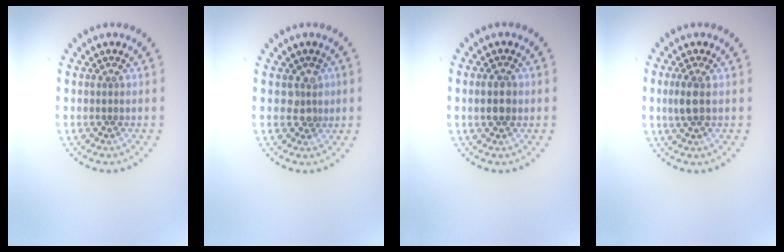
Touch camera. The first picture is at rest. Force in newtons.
{"total": 1.8, "press": 1.6, "slide": 0.8}
{"total": 2.4, "press": 2.4, "slide": 0.1}
{"total": 1.8, "press": 1.7, "slide": 0.4}